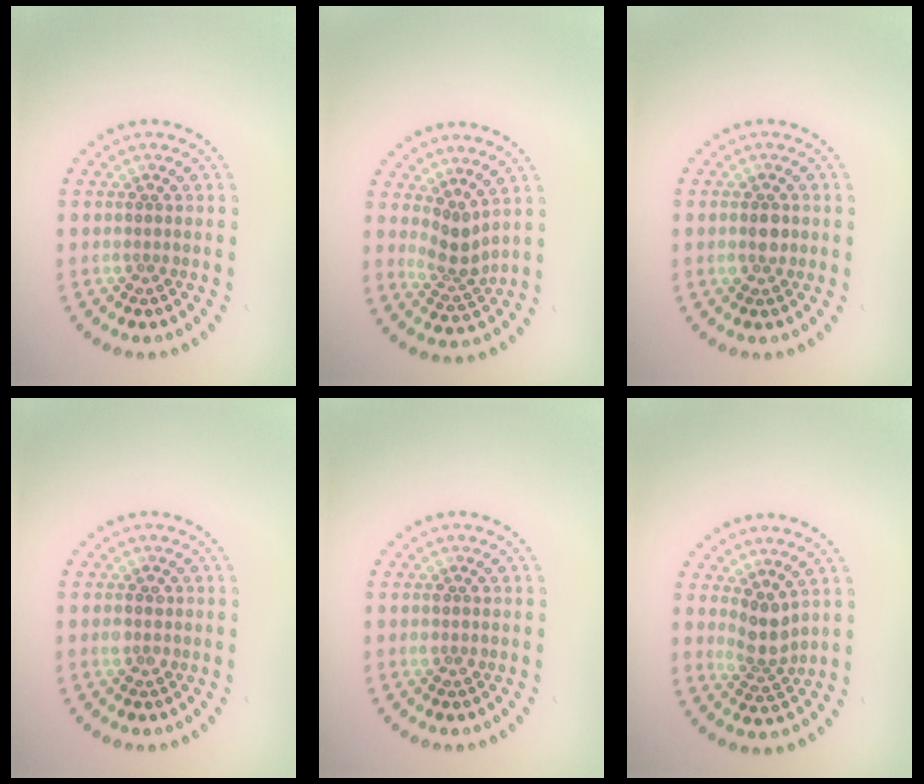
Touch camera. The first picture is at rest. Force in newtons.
{"total": 2.5, "press": 1.8, "slide": 1.7}
{"total": 2.0, "press": 2.0, "slide": 0.2}
{"total": 1.2, "press": 1.2, "slide": 0.3}
{"total": 1.0, "press": 0.9, "slide": 0.2}
{"total": 2.6, "press": 2.0, "slide": 1.6}